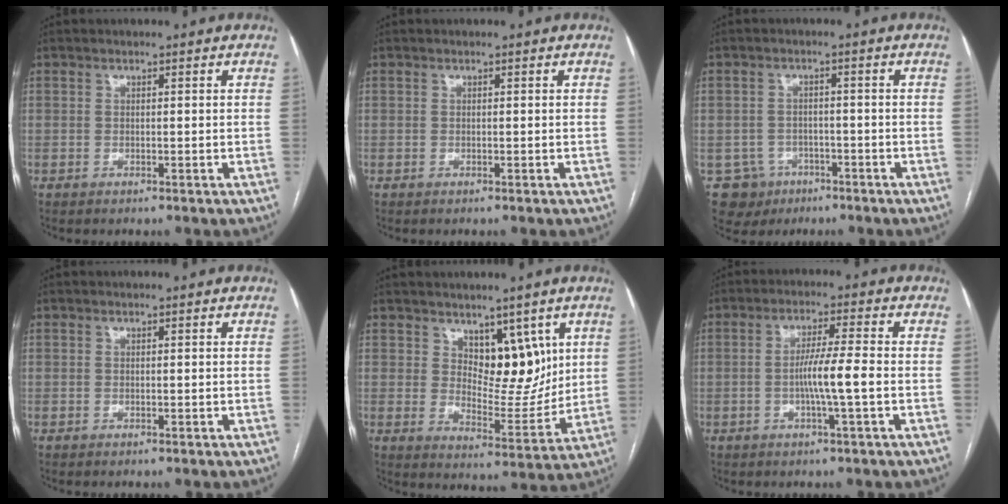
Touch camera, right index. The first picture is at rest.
{"total": 0.0}
{"total": 6.2, "force": [-2.9, 5.5, 0.2], "torque": [-0.001, 0.009, -0.037]}
{"total": 0.0}
{"total": 8.4, "force": [4.4, 4.4, 5.7], "torque": [-0.076, -0.005, 0.081]}
{"total": 4.2, "force": [-0.8, -0.2, 4.1], "torque": [-0.073, -0.001, -0.016]}